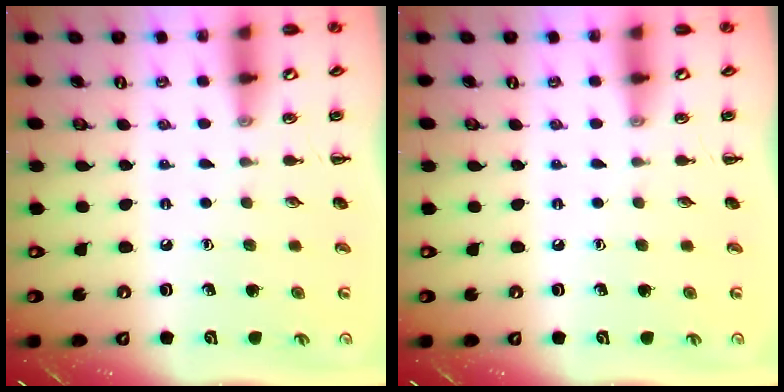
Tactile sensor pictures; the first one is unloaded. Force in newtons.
{"total": 0.0}